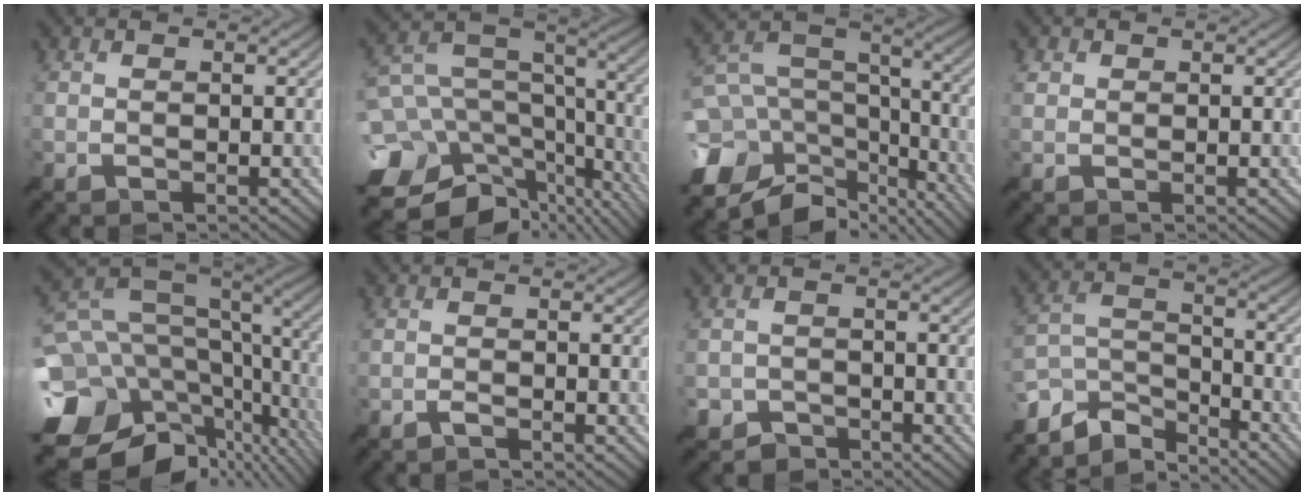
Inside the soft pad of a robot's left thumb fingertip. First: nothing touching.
{"total": 16.4, "force": [-5.4, 11.9, 9.9], "torque": [-0.236, -0.011, -0.053]}
{"total": 16.1, "force": [-6.6, 11.3, 9.3], "torque": [-0.234, -0.030, -0.096]}
{"total": 0.8, "force": [0.4, 0.7, 0.2], "torque": [-0.003, 0.001, 0.008]}
{"total": 17.5, "force": [-3.7, 12.7, 11.4], "torque": [-0.261, -0.026, -0.034]}
{"total": 1.0, "force": [-0.9, 0.2, 0.3], "torque": [-0.005, -0.001, -0.018]}
{"total": 3.1, "force": [-2.6, 1.8, 0.3], "torque": [0.003, 0.002, -0.051]}
{"total": 9.7, "force": [-7.3, 5.3, 3.5], "torque": [-0.087, -0.006, -0.135]}